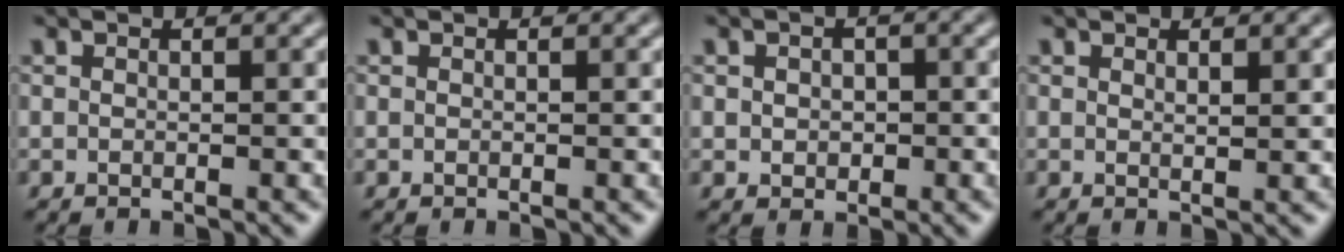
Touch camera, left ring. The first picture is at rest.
{"total": 0.0}
{"total": 1.6, "force": [0.0, 1.4, 0.9], "torque": [-0.012, 0.001, -0.001]}
{"total": 0.8, "force": [0.7, 0.1, 0.5], "torque": [-0.006, -0.002, 0.012]}